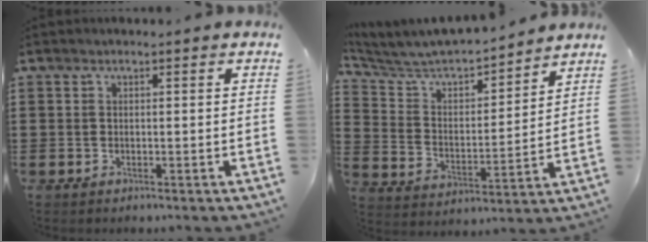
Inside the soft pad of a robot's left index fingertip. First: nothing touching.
{"total": 5.8, "force": [5.6, 1.1, 1.3], "torque": [-0.056, -0.043, 0.089]}